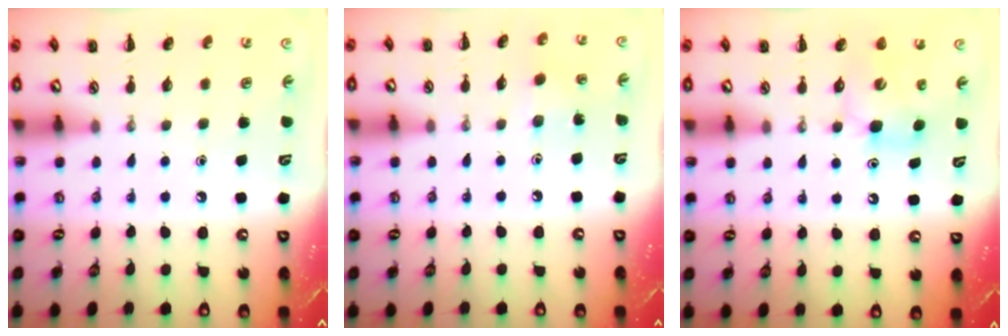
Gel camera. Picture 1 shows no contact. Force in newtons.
{"total": 2.6, "press": 2.5, "slide": 0.7}
{"total": 5.6, "press": 5.6, "slide": 0.7}